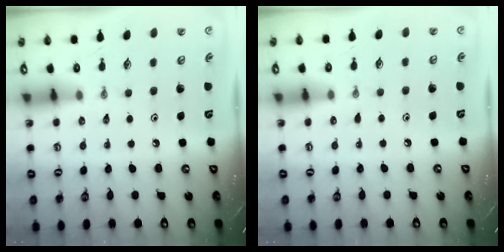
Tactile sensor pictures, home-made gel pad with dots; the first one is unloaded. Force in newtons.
{"total": 2.4, "press": 2.4, "slide": 0.4}